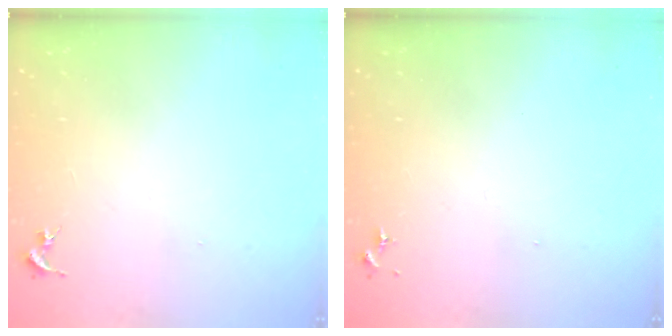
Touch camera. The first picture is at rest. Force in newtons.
{"total": 0.0}